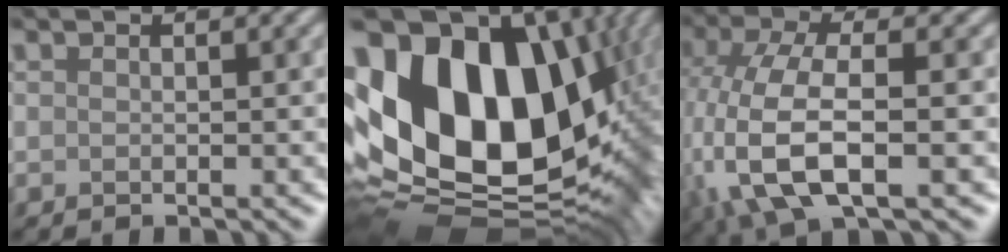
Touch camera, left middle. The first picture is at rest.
{"total": 19.0, "force": [3.0, 13.0, 13.6], "torque": [-0.268, 0.008, 0.059]}
{"total": 9.8, "force": [-2.2, 4.3, 8.5], "torque": [-0.193, -0.007, -0.047]}